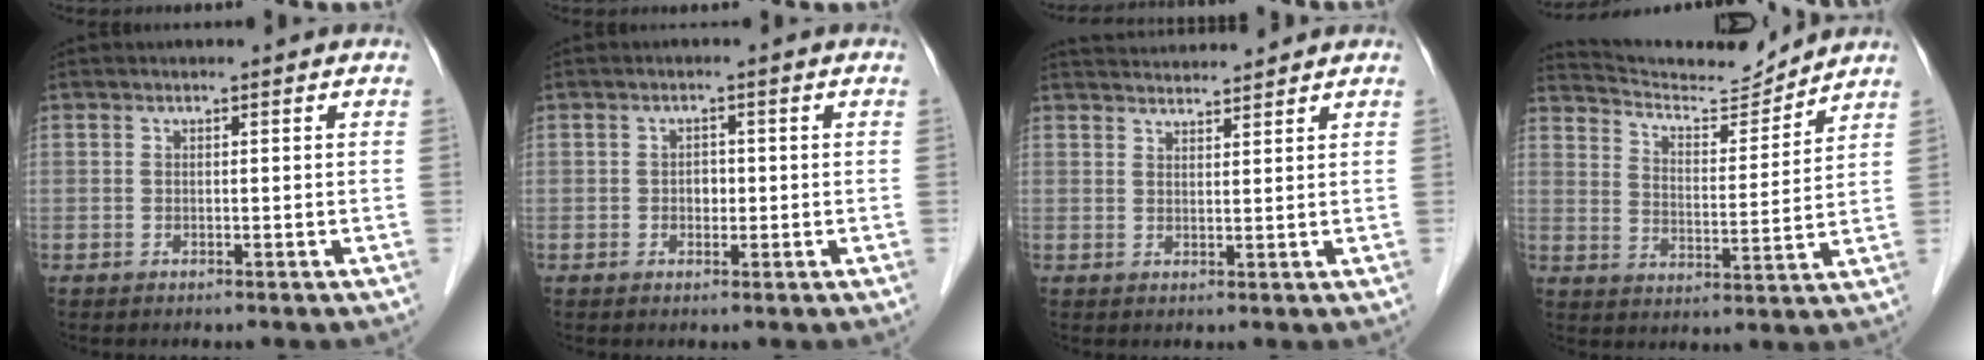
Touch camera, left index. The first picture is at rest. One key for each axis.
{"total": 1.6, "fx": -0.2, "fy": 1.2, "fz": 1.0, "tx": -0.015, "ty": 0.003, "tz": -0.003}
{"total": 6.3, "fx": 6.1, "fy": 0.3, "fz": 1.2, "tx": -0.024, "ty": 0.028, "tz": 0.095}
{"total": 11.3, "fx": 11.2, "fy": 0.2, "fz": 1.7, "tx": -0.038, "ty": -0.001, "tz": 0.184}